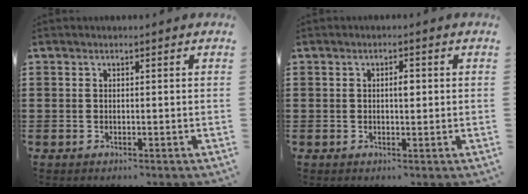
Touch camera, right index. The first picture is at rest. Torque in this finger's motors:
{"motor_torque": [0.43, -0.23, 0.06, 0.06]}